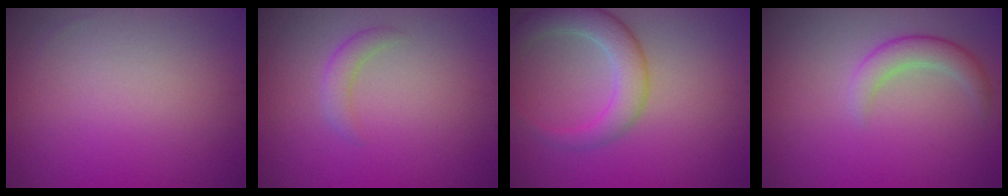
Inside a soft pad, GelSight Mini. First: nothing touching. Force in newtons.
{"total": 1.6, "press": 1.6, "slide": 0.1}
{"total": 4.1, "press": 4.1, "slide": 0.3}
{"total": 2.5, "press": 2.5, "slide": 0.2}